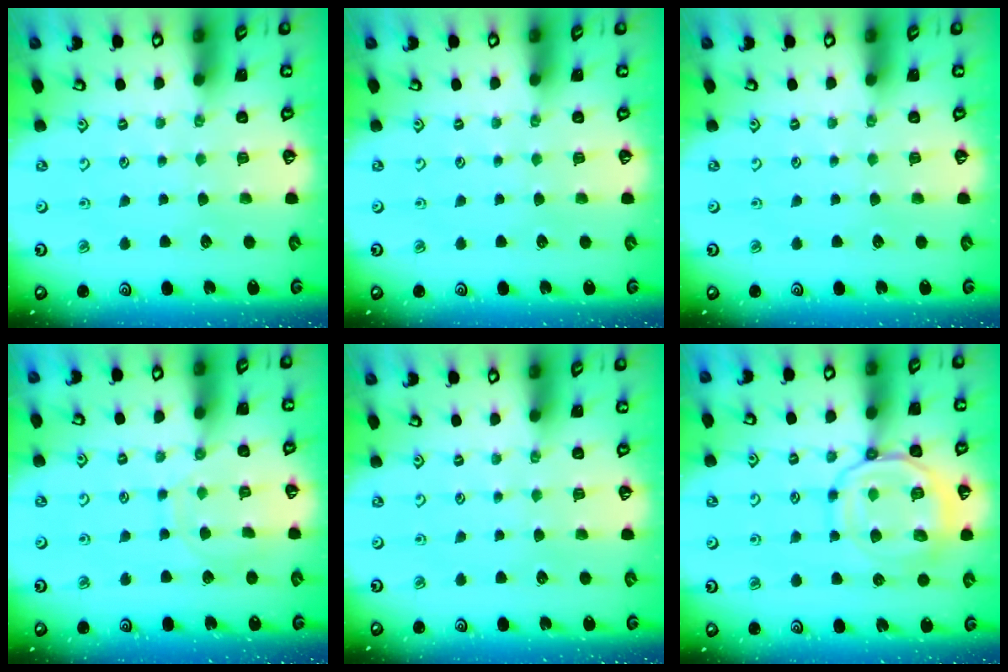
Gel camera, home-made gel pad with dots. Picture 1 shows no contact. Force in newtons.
{"total": 0.0}
{"total": 0.0}
{"total": 9.0, "press": 9.0, "slide": 0.6}
{"total": 0.0}
{"total": 14.0, "press": 14.0, "slide": 1.3}